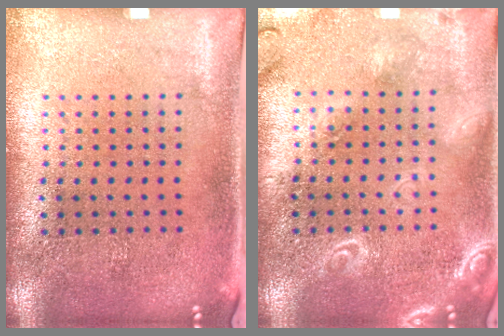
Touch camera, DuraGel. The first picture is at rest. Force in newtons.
{"total": 2.1, "press": 2.1, "slide": 0.2}